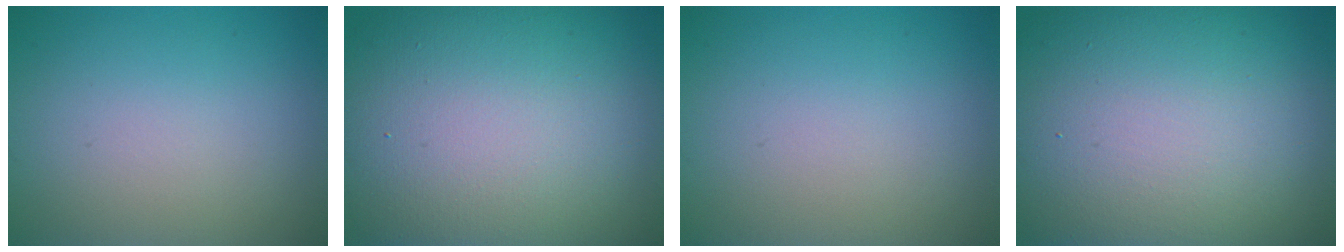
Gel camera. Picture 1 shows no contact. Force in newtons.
{"total": 18.6, "press": 18.5, "slide": 1.2}
{"total": 0.0}
{"total": 19.0, "press": 18.9, "slide": 1.1}